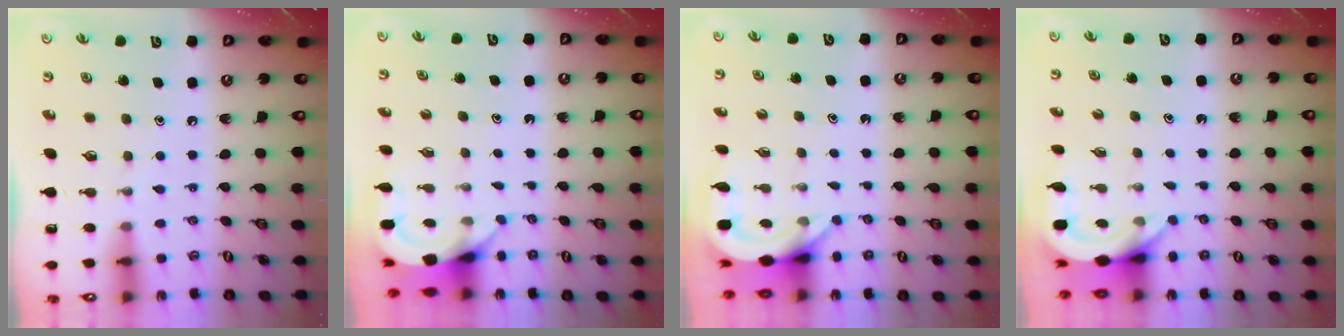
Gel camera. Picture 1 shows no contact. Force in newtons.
{"total": 3.6, "press": 3.6, "slide": 0.2}
{"total": 4.1, "press": 4.1, "slide": 0.5}
{"total": 4.1, "press": 4.1, "slide": 0.5}